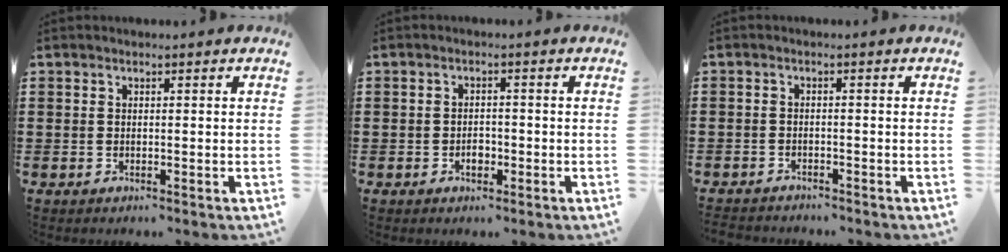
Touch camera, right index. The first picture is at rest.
{"total": 1.9, "force": [-0.9, 1.1, 1.3], "torque": [-0.028, -0.003, -0.016]}
{"total": 1.6, "force": [-1.5, 0.2, -0.1], "torque": [-0.003, 0.002, -0.035]}